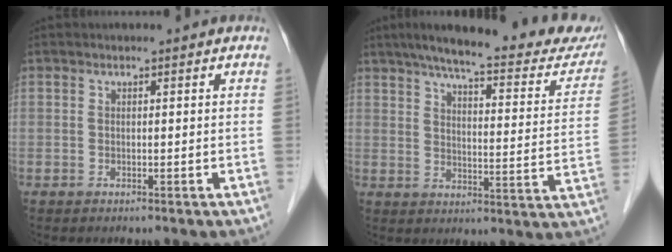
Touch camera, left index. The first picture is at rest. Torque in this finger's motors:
{"motor_torque": [0.53, -0.68, 0.33, 0.11]}